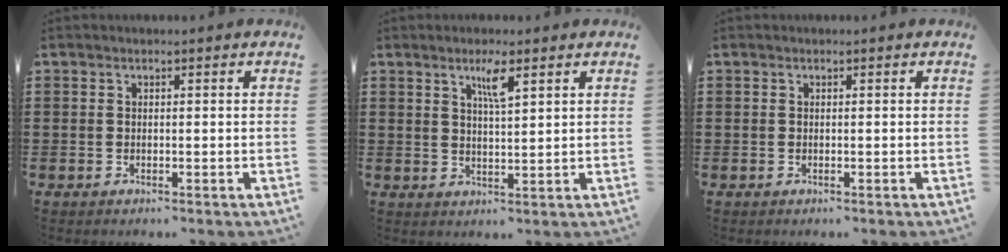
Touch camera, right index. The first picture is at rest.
{"total": 3.8, "force": [2.3, 0.6, 2.9], "torque": [-0.056, 0.002, 0.036]}
{"total": 0.0}